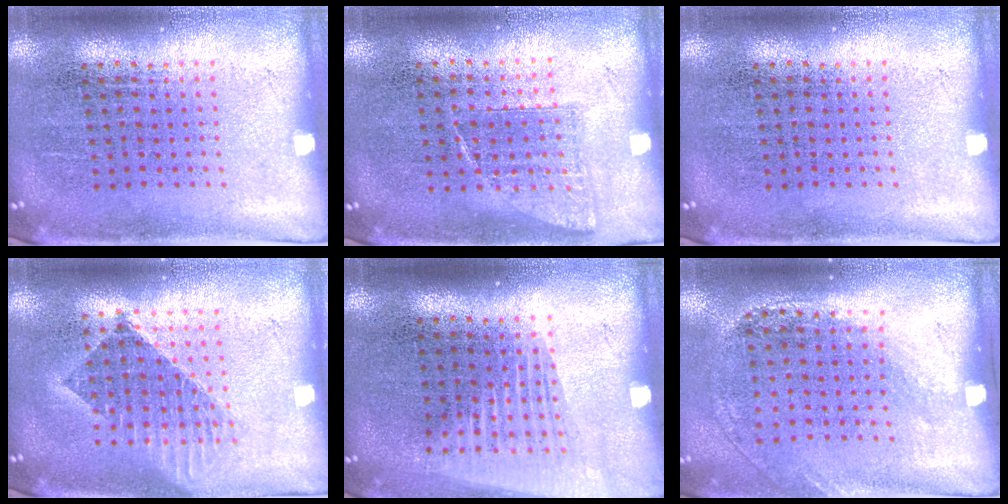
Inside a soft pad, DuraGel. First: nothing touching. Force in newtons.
{"total": 0.7, "press": 0.7, "slide": 0.2}
{"total": 0.0}
{"total": 1.6, "press": 1.3, "slide": 0.9}
{"total": 1.4, "press": 1.2, "slide": 0.8}
{"total": 1.3, "press": 1.0, "slide": 0.9}